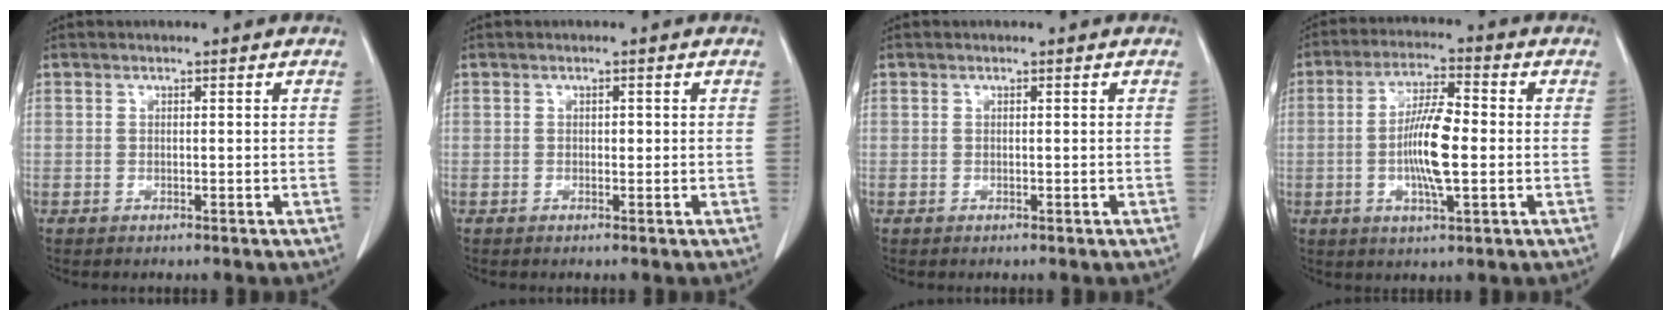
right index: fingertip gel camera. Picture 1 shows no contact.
{"total": 0.6, "force": [0.1, 0.4, 0.4], "torque": [-0.002, 0.003, 0.002]}
{"total": 0.0}
{"total": 9.4, "force": [-0.9, 1.7, 9.2], "torque": [-0.174, 0.002, -0.018]}